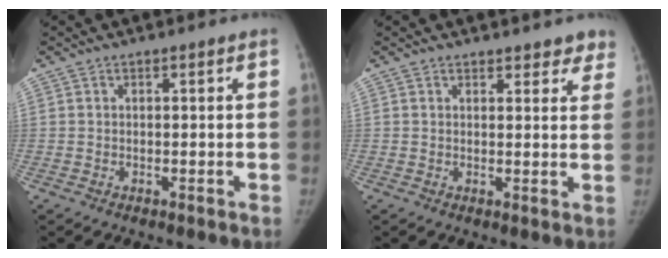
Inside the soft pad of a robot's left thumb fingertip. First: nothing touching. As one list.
[{"total": 5.3, "force": [4.5, 2.3, 1.4], "torque": [0.027, -0.021, 0.046]}]